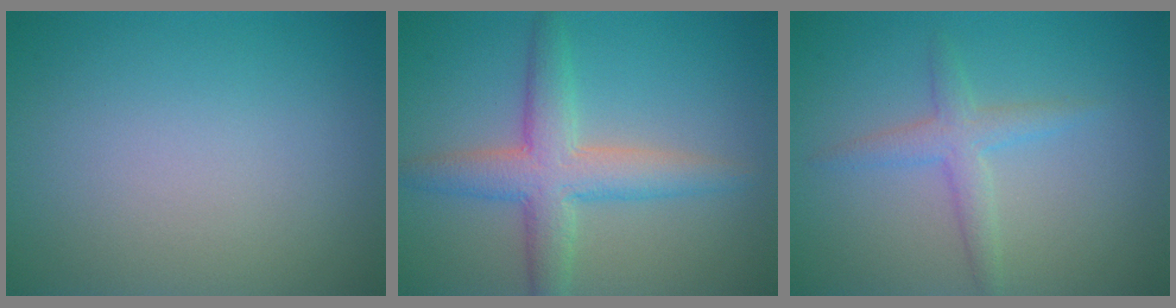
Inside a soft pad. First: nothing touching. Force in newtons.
{"total": 5.0, "press": 5.0, "slide": 0.3}
{"total": 2.3, "press": 2.3, "slide": 0.0}